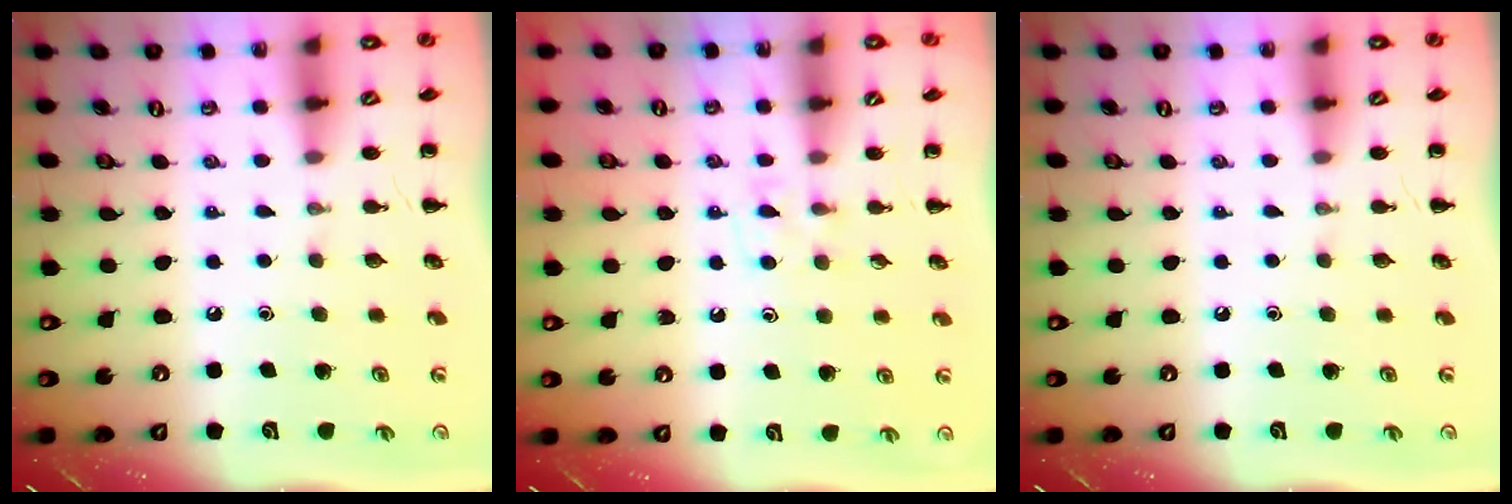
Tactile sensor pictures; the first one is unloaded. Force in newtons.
{"total": 4.8, "press": 4.6, "slide": 1.4}
{"total": 0.0}